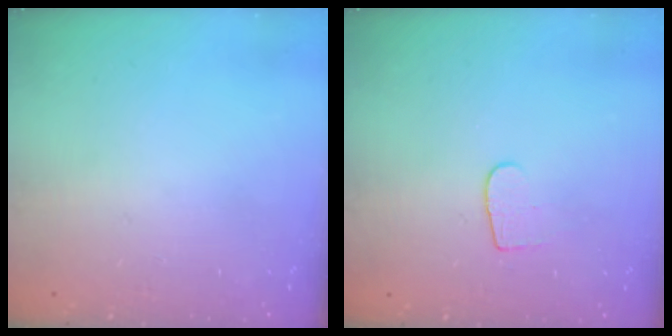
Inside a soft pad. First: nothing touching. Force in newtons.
{"total": 4.3, "press": 4.2, "slide": 0.3}